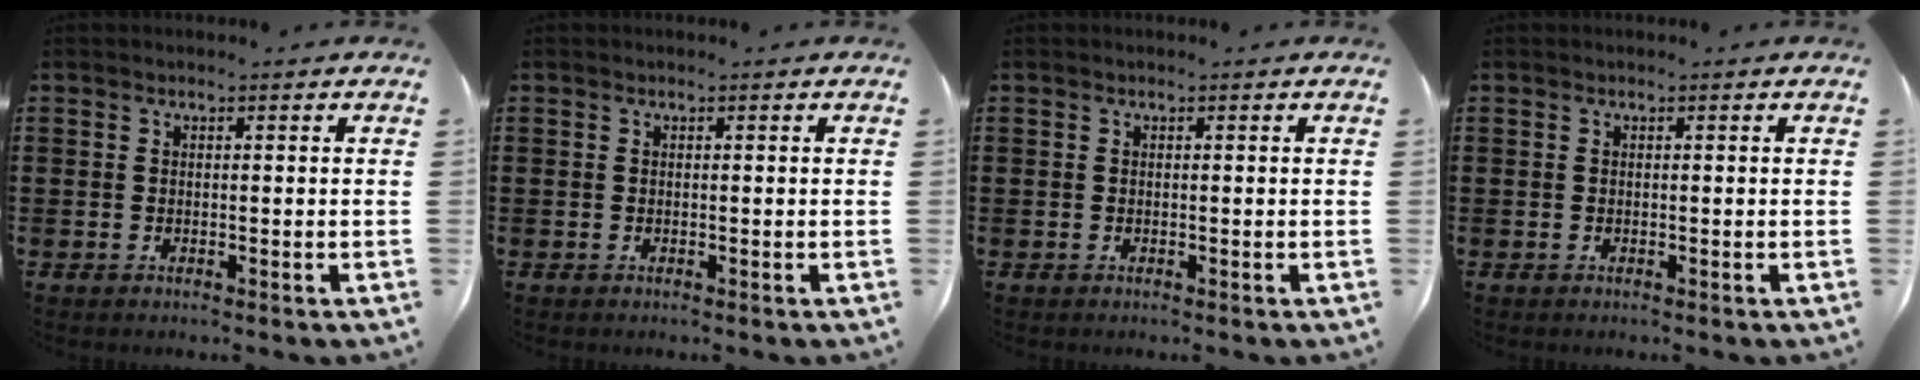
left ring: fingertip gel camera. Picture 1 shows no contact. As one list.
[{"total": 0.0}, {"total": 0.0}, {"total": 0.0}]